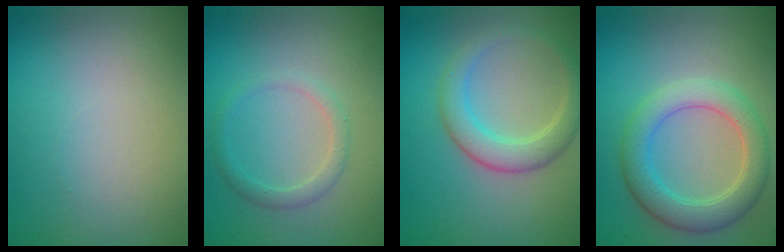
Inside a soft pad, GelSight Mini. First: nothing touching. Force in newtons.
{"total": 1.7, "press": 1.7, "slide": 0.0}
{"total": 3.6, "press": 3.6, "slide": 0.1}
{"total": 4.7, "press": 4.7, "slide": 0.3}